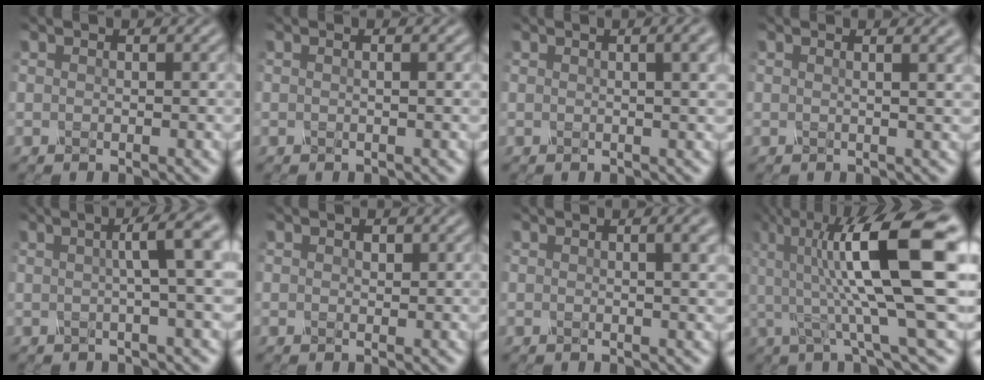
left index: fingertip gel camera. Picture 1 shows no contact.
{"total": 1.4, "force": [0.4, 0.7, 1.2], "torque": [-0.007, -0.001, -0.015]}
{"total": 5.7, "force": [2.4, 2.6, 4.5], "torque": [-0.035, 0.029, 0.008]}
{"total": 5.0, "force": [2.6, 2.2, 3.7], "torque": [-0.016, 0.039, -0.006]}
{"total": 6.0, "force": [1.1, 1.5, 5.7], "torque": [-0.057, 0.017, 0.008]}
{"total": 0.7, "force": [0.3, 0.5, 0.4], "torque": [-0.010, -0.003, 0.005]}
{"total": 4.6, "force": [2.0, 1.9, 3.6], "torque": [-0.030, 0.019, 0.009]}
{"total": 12.9, "force": [2.0, 3.0, 12.4], "torque": [-0.209, 0.006, 0.028]}